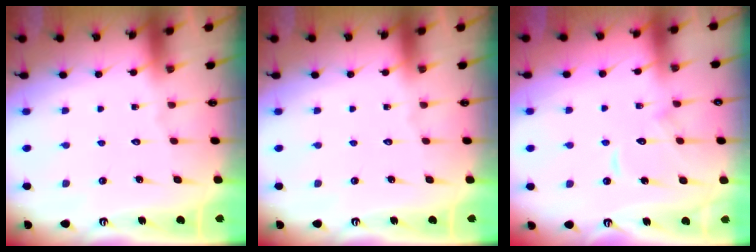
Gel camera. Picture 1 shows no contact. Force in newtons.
{"total": 0.0}
{"total": 7.7, "press": 7.7, "slide": 0.8}